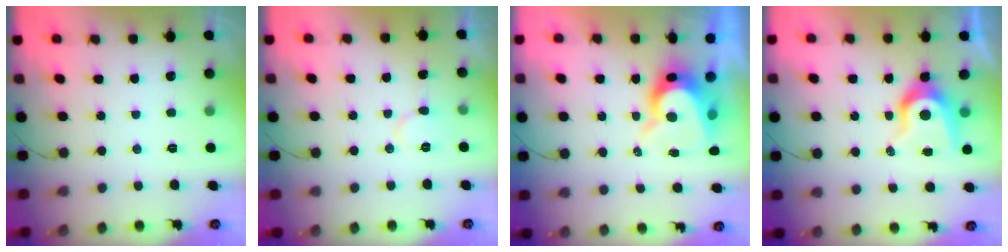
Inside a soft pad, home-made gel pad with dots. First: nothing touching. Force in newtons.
{"total": 5.5, "press": 5.5, "slide": 0.5}
{"total": 9.7, "press": 9.6, "slide": 0.8}
{"total": 9.1, "press": 9.1, "slide": 0.7}